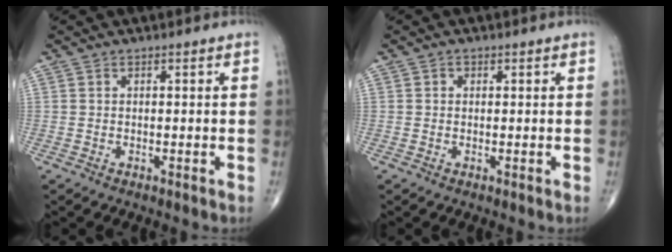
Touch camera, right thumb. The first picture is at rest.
{"total": 0.7, "force": [0.2, 0.6, 0.2], "torque": [0.003, 0.001, 0.001]}